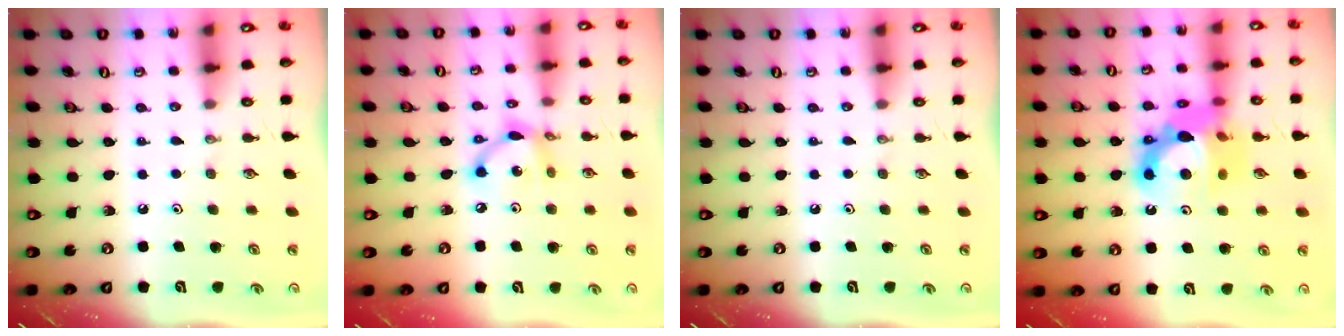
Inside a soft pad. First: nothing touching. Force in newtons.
{"total": 9.3, "press": 9.3, "slide": 0.7}
{"total": 0.0}
{"total": 15.1, "press": 15.0, "slide": 1.8}